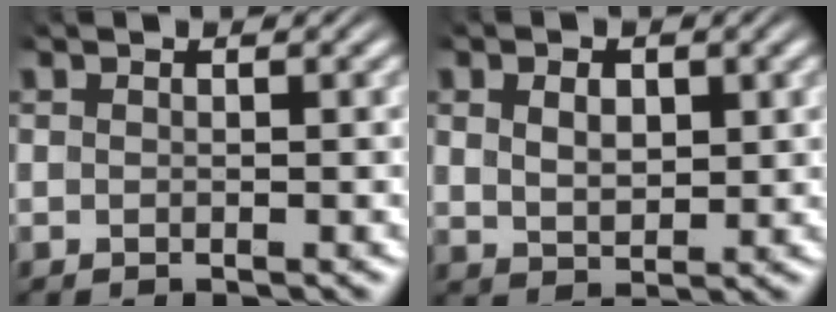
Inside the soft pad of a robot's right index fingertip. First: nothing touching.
{"total": 3.0, "force": [0.7, 1.9, 2.2], "torque": [-0.040, -0.013, 0.025]}